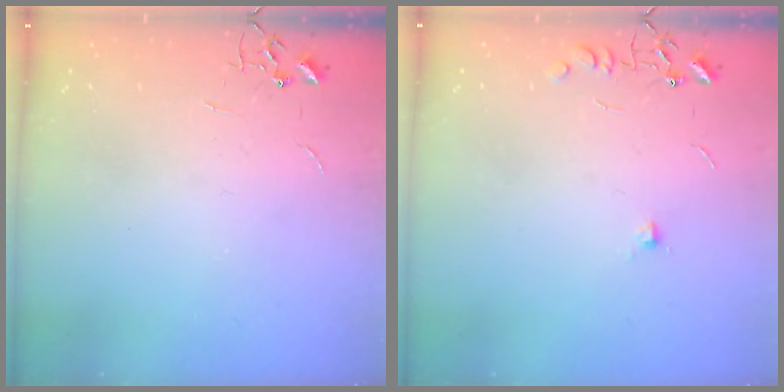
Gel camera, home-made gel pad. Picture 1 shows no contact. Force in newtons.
{"total": 6.5, "press": 6.5, "slide": 0.7}